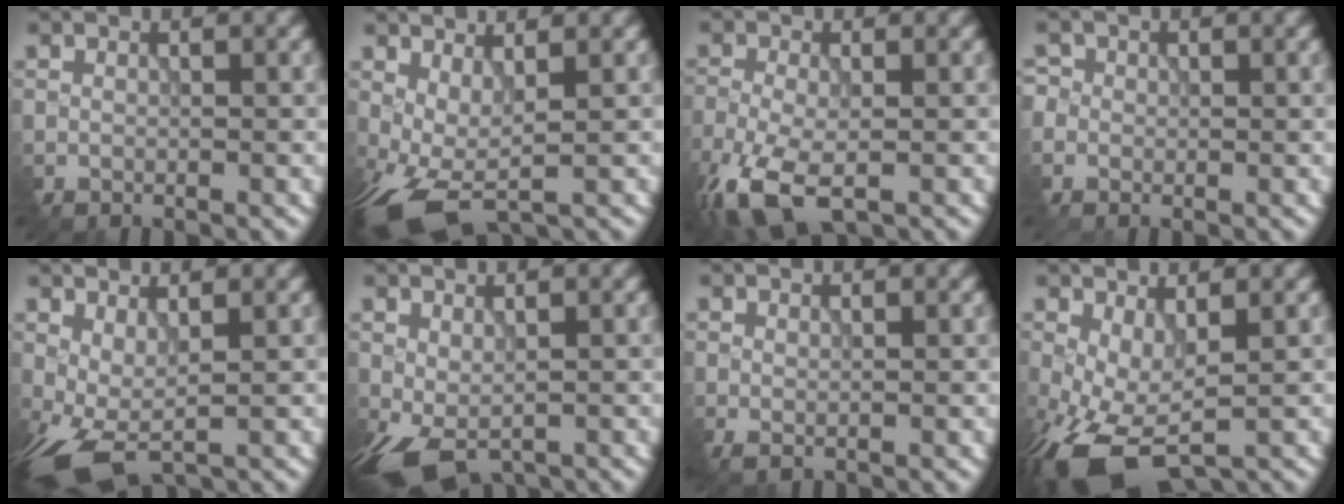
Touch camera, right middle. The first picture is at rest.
{"total": 5.5, "force": [-0.9, 2.4, 4.9], "torque": [-0.114, -0.007, -0.014]}
{"total": 7.8, "force": [-4.1, 3.8, 5.4], "torque": [-0.139, -0.028, -0.076]}
{"total": 2.1, "force": [-0.1, 2.0, 0.7], "torque": [-0.020, 0.010, -0.012]}
{"total": 4.8, "force": [-0.9, 2.2, 4.2], "torque": [-0.102, -0.006, -0.014]}
{"total": 4.2, "force": [-1.7, 2.4, 3.0], "torque": [-0.078, -0.004, -0.024]}
{"total": 0.6, "force": [0.1, 0.2, 0.6], "torque": [-0.015, -0.003, 0.005]}
{"total": 7.5, "force": [-2.7, 3.6, 6.0], "torque": [-0.145, -0.019, -0.037]}